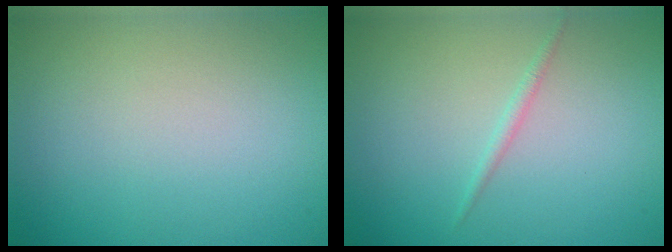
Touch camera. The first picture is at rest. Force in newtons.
{"total": 0.8, "press": 0.8, "slide": 0.0}